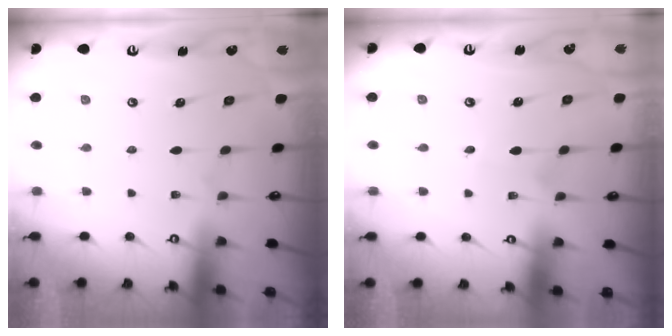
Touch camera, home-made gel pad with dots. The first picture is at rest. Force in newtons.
{"total": 2.5, "press": 2.5, "slide": 0.3}